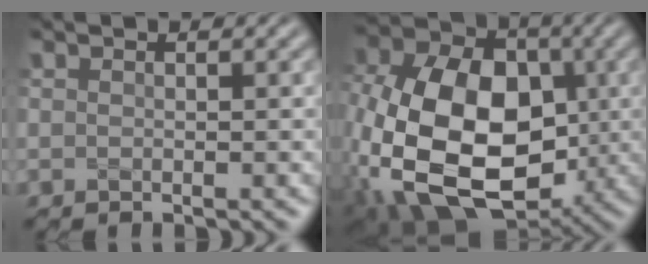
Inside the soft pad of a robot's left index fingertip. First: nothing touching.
{"total": 16.4, "force": [-3.4, 11.2, 11.4], "torque": [-0.235, -0.017, -0.060]}